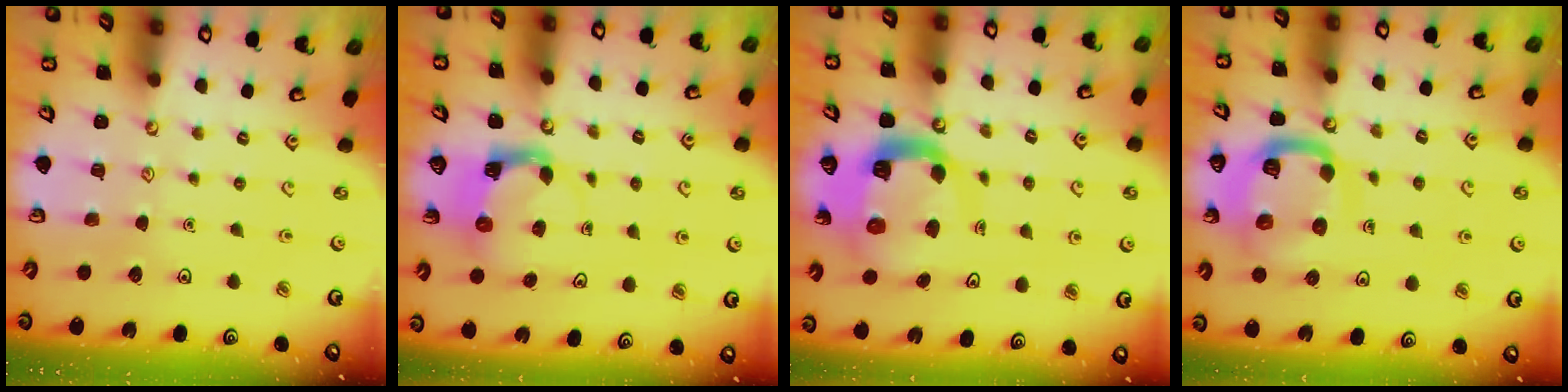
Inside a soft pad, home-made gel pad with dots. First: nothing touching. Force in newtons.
{"total": 3.7, "press": 3.6, "slide": 0.7}
{"total": 11.3, "press": 11.2, "slide": 1.5}
{"total": 13.4, "press": 13.4, "slide": 1.5}